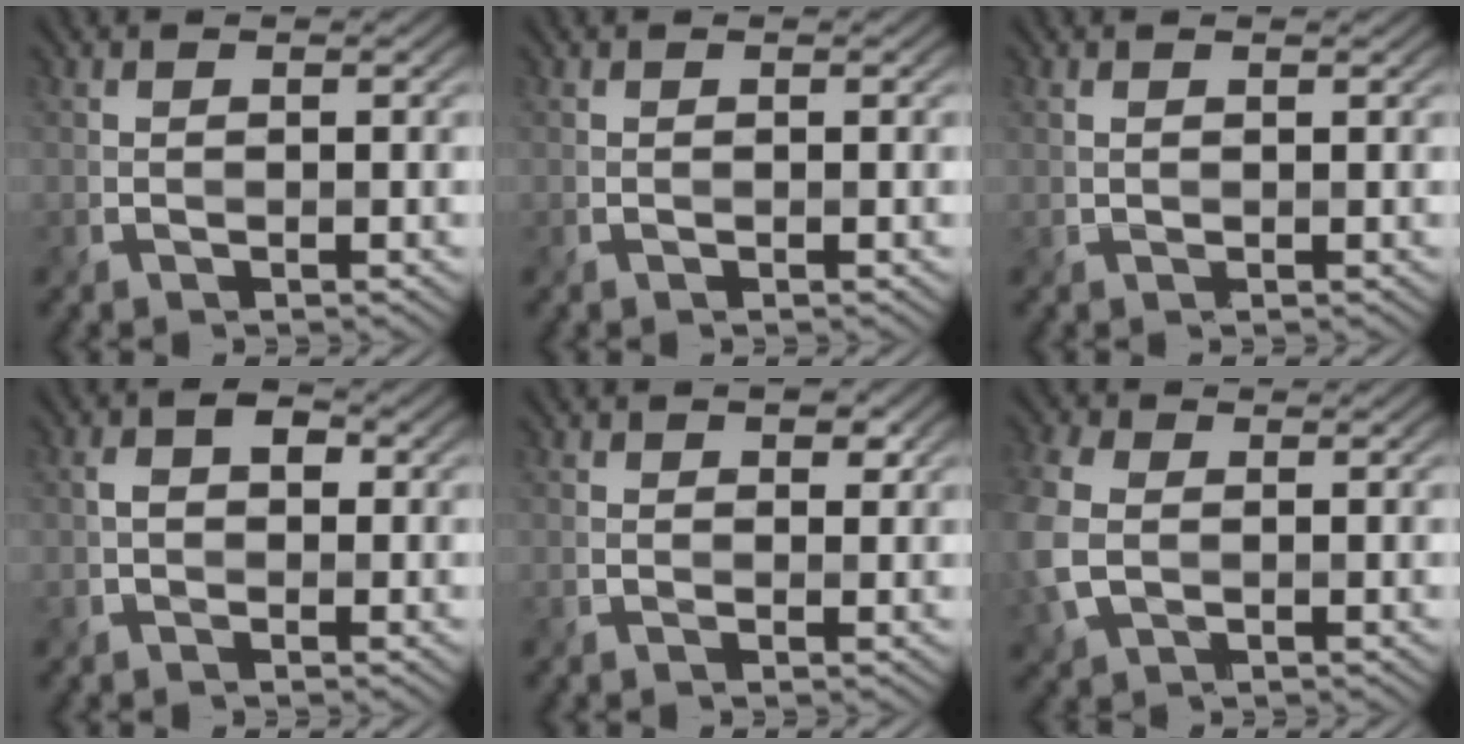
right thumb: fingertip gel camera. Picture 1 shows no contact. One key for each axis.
{"total": 0.0}
{"total": 0.8, "fx": 0.6, "fy": 0.2, "fz": 0.4, "tx": -0.013, "ty": 0.001, "tz": 0.013}
{"total": 2.9, "fx": 0.1, "fy": 2.1, "fz": 2.1, "tx": -0.035, "ty": 0.004, "tz": -0.006}
{"total": 2.0, "fx": 0.6, "fy": 1.5, "fz": 1.1, "tx": -0.016, "ty": -0.004, "tz": 0.009}
{"total": 7.0, "fx": -0.6, "fy": 5.0, "fz": 4.8, "tx": -0.162, "ty": -0.005, "tz": -0.016}